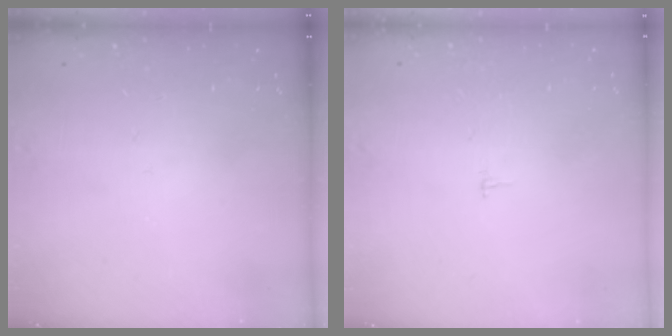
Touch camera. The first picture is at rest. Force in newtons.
{"total": 1.8, "press": 1.8, "slide": 0.1}